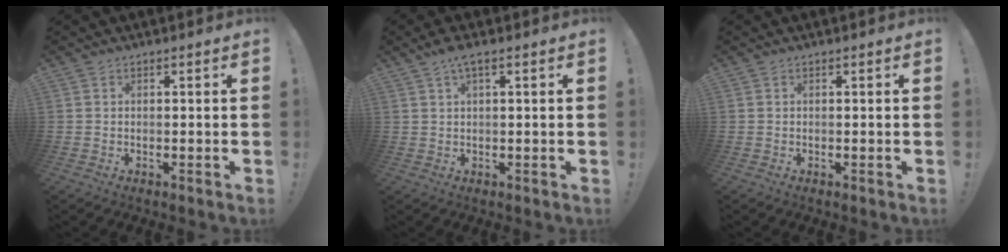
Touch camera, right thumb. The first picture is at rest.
{"total": 3.6, "force": [1.7, 0.8, 3.0], "torque": [-0.047, -0.004, 0.025]}
{"total": 0.0}